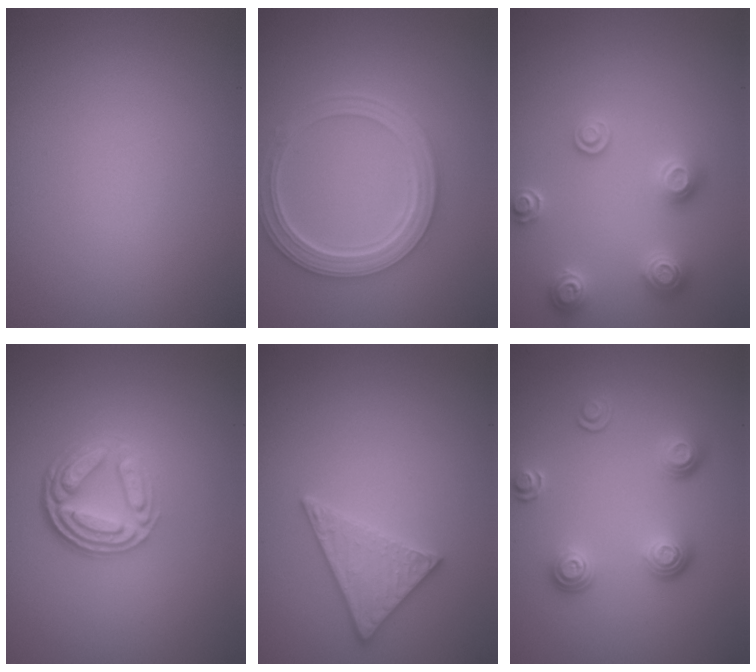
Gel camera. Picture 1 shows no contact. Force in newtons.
{"total": 5.7, "press": 4.3, "slide": 3.7}
{"total": 2.8, "press": 2.8, "slide": 0.5}
{"total": 4.8, "press": 3.5, "slide": 3.2}
{"total": 2.8, "press": 2.7, "slide": 0.7}
{"total": 3.4, "press": 2.6, "slide": 2.2}